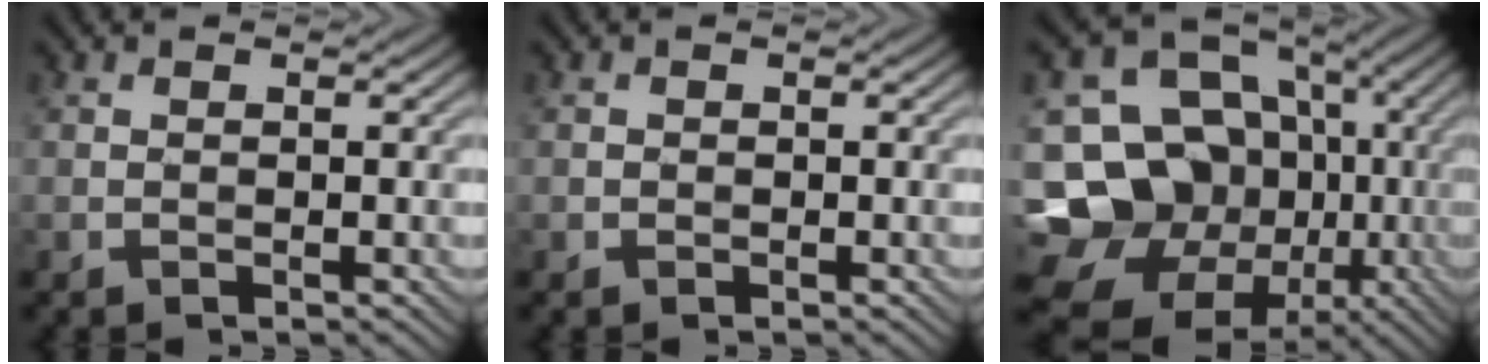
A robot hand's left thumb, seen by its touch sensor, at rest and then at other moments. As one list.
[{"total": 0.0}, {"total": 21.0, "force": [-5.3, 17.9, 9.7], "torque": [-0.209, -0.013, -0.103]}]